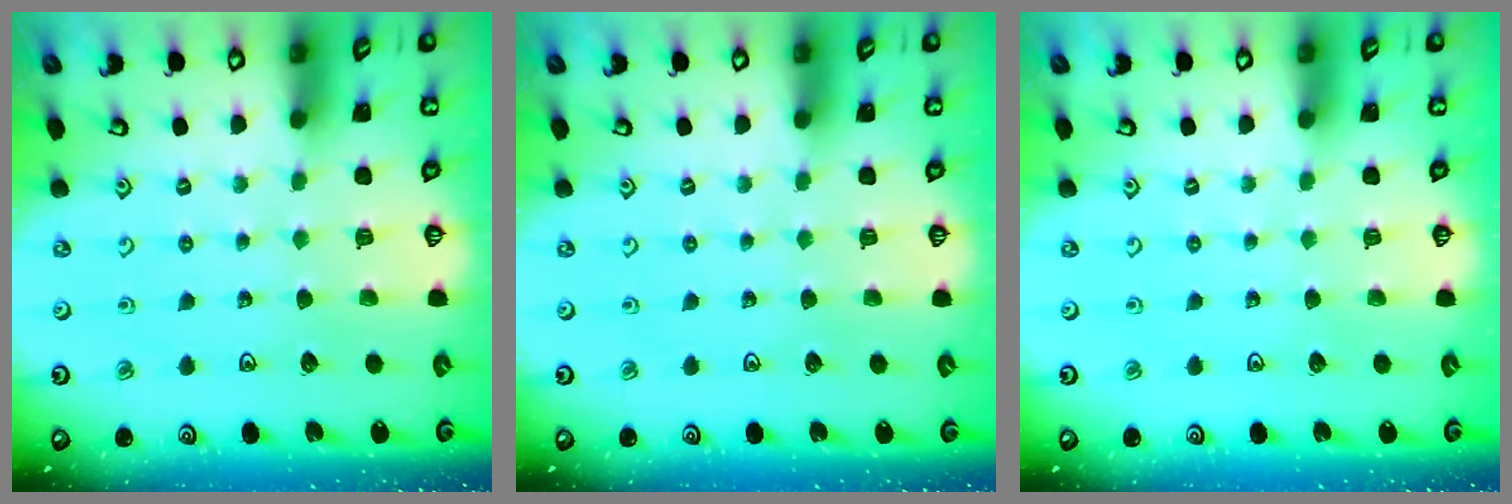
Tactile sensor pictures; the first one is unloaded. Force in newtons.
{"total": 0.0}
{"total": 0.0}